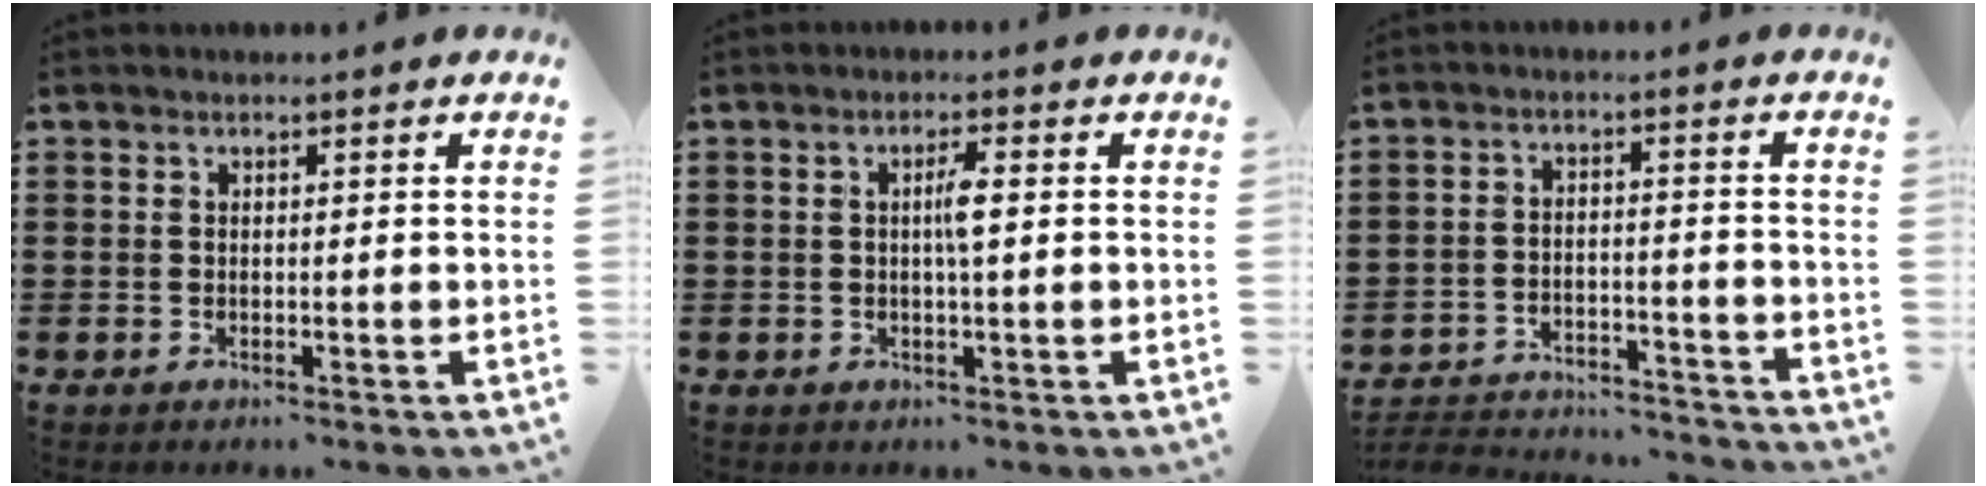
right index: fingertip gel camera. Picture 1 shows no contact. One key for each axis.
{"total": 2.8, "fx": 0.1, "fy": 0.4, "fz": 2.8, "tx": -0.053, "ty": -0.001, "tz": 0.000}
{"total": 4.1, "fx": -4.0, "fy": 0.4, "fz": 0.7, "tx": -0.017, "ty": 0.002, "tz": -0.084}